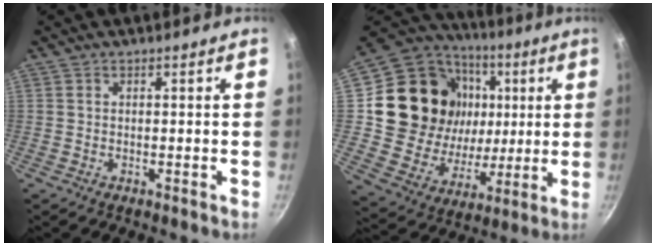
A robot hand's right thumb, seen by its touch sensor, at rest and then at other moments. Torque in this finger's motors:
{"motor_torque": [2.53, 2.48, 0.69, -0.61, 0.10]}